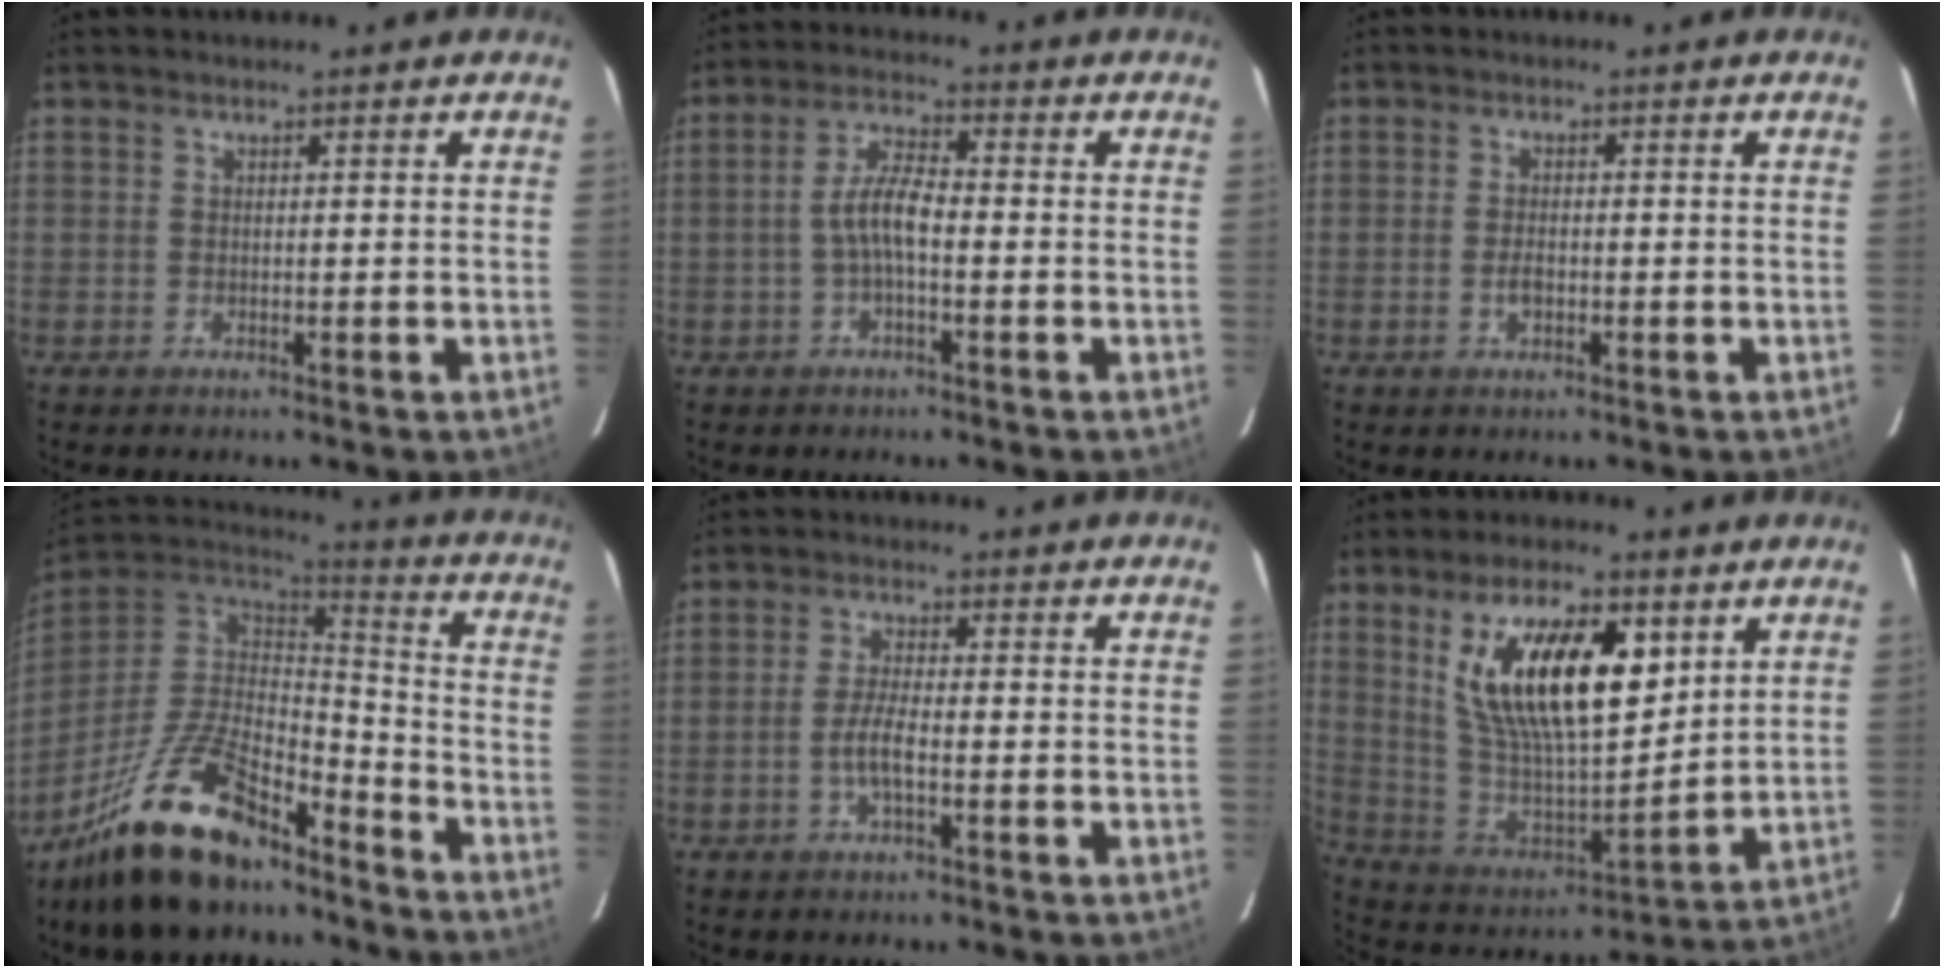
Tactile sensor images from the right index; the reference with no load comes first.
{"total": 5.4, "force": [-1.3, 1.5, 5.1], "torque": [-0.105, 0.013, -0.026]}
{"total": 2.4, "force": [-0.8, 1.3, 1.9], "torque": [-0.038, 0.000, -0.014]}
{"total": 21.9, "force": [-15.6, 8.2, 13.0], "torque": [-0.264, -0.014, -0.272]}
{"total": 3.9, "force": [-1.5, 0.7, 3.5], "torque": [-0.075, -0.001, -0.030]}
{"total": 20.7, "force": [8.5, 8.5, 16.8], "torque": [-0.309, 0.001, 0.166]}